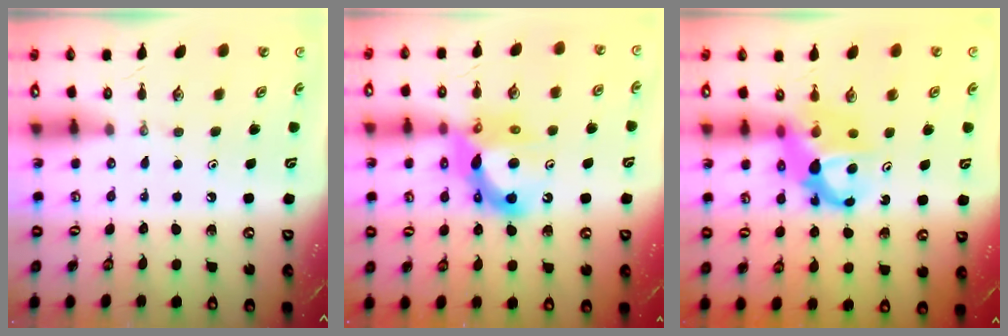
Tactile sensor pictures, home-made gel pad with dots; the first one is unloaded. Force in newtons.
{"total": 12.4, "press": 12.1, "slide": 2.7}
{"total": 7.1, "press": 7.1, "slide": 0.5}